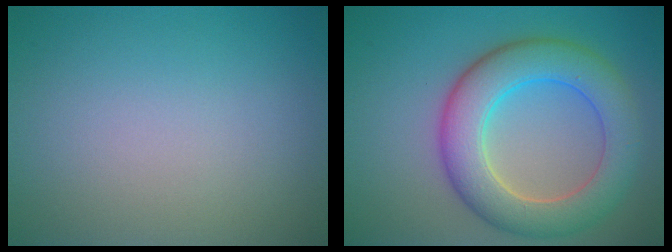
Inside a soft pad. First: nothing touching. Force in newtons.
{"total": 7.6, "press": 7.6, "slide": 0.2}